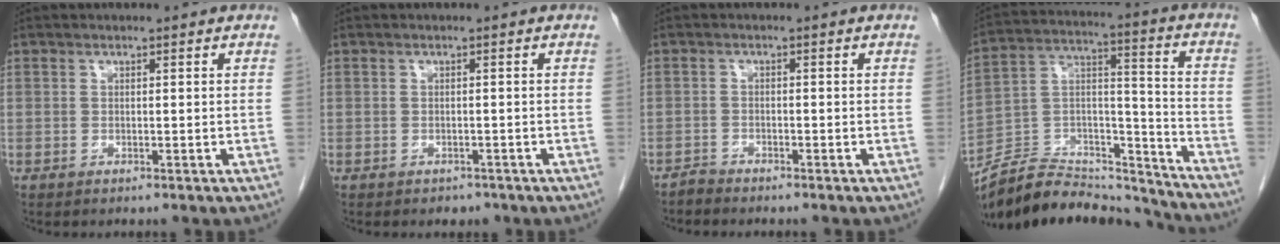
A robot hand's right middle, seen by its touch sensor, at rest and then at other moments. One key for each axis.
{"total": 1.5, "fx": -1.1, "fy": 0.9, "fz": 0.2, "tx": -0.006, "ty": 0.001, "tz": -0.013}
{"total": 1.3, "fx": -1.3, "fy": 0.1, "fz": -0.3, "tx": 0.007, "ty": -0.003, "tz": -0.025}
{"total": 22.3, "fx": -21.2, "fy": 4.9, "fz": 5.0, "tx": -0.117, "ty": 0.032, "tz": -0.337}